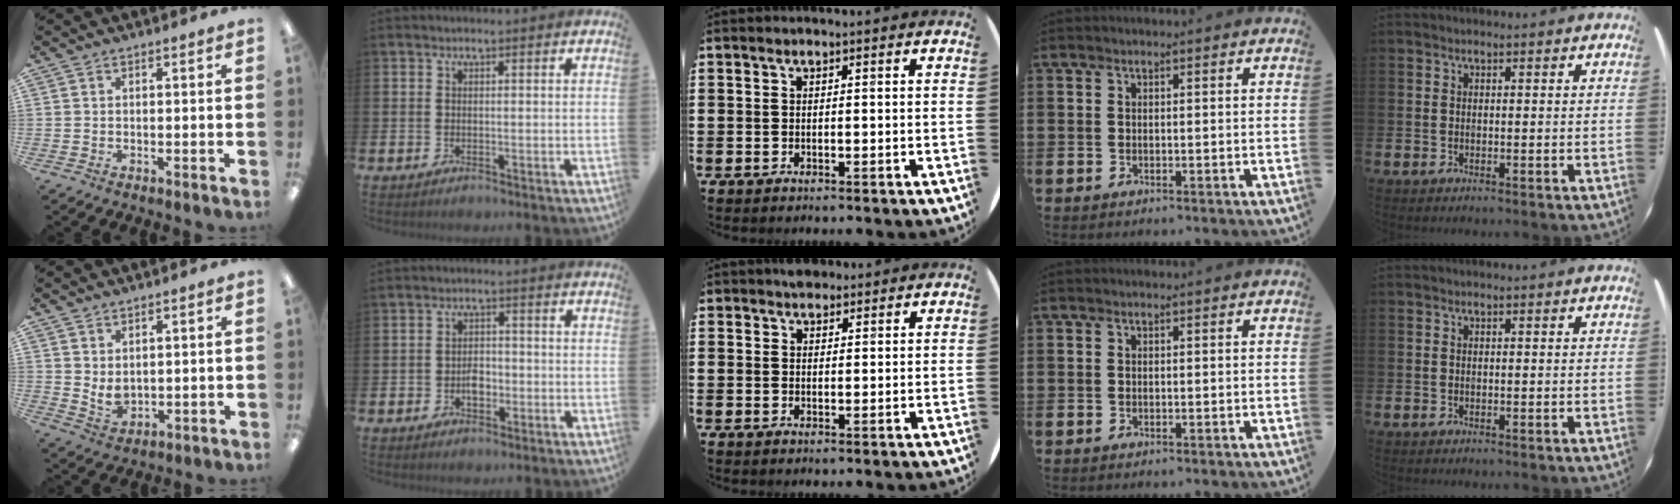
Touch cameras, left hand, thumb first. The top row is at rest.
{"thumb": {"total": 4.0, "force": [2.5, 2.2, 2.0], "torque": [-0.027, -0.021, 0.047]}, "index": {"total": 2.8, "force": [-0.8, 2.0, 1.8], "torque": [-0.023, 0.000, -0.019]}, "middle": {"total": 2.0, "force": [1.8, 0.9, 0.0], "torque": [0.004, 0.003, 0.035]}}